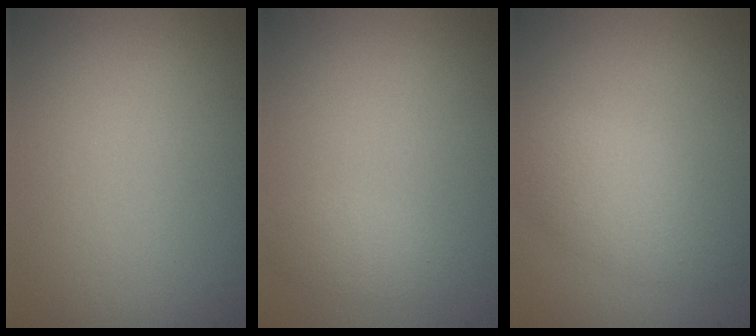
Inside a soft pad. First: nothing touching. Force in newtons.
{"total": 1.2, "press": 1.2, "slide": 0.0}
{"total": 3.5, "press": 3.5, "slide": 0.2}